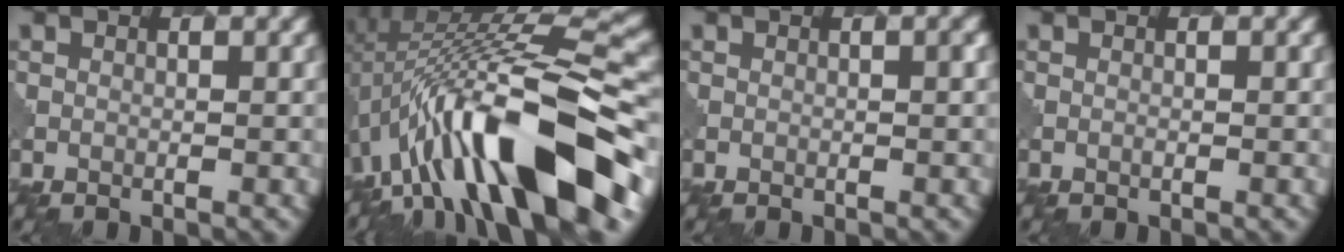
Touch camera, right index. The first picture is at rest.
{"total": 15.8, "force": [-4.6, 5.2, 14.2], "torque": [-0.227, 0.031, -0.069]}
{"total": 0.6, "force": [0.0, 0.1, 0.6], "torque": [-0.004, 0.003, -0.002]}
{"total": 0.0}